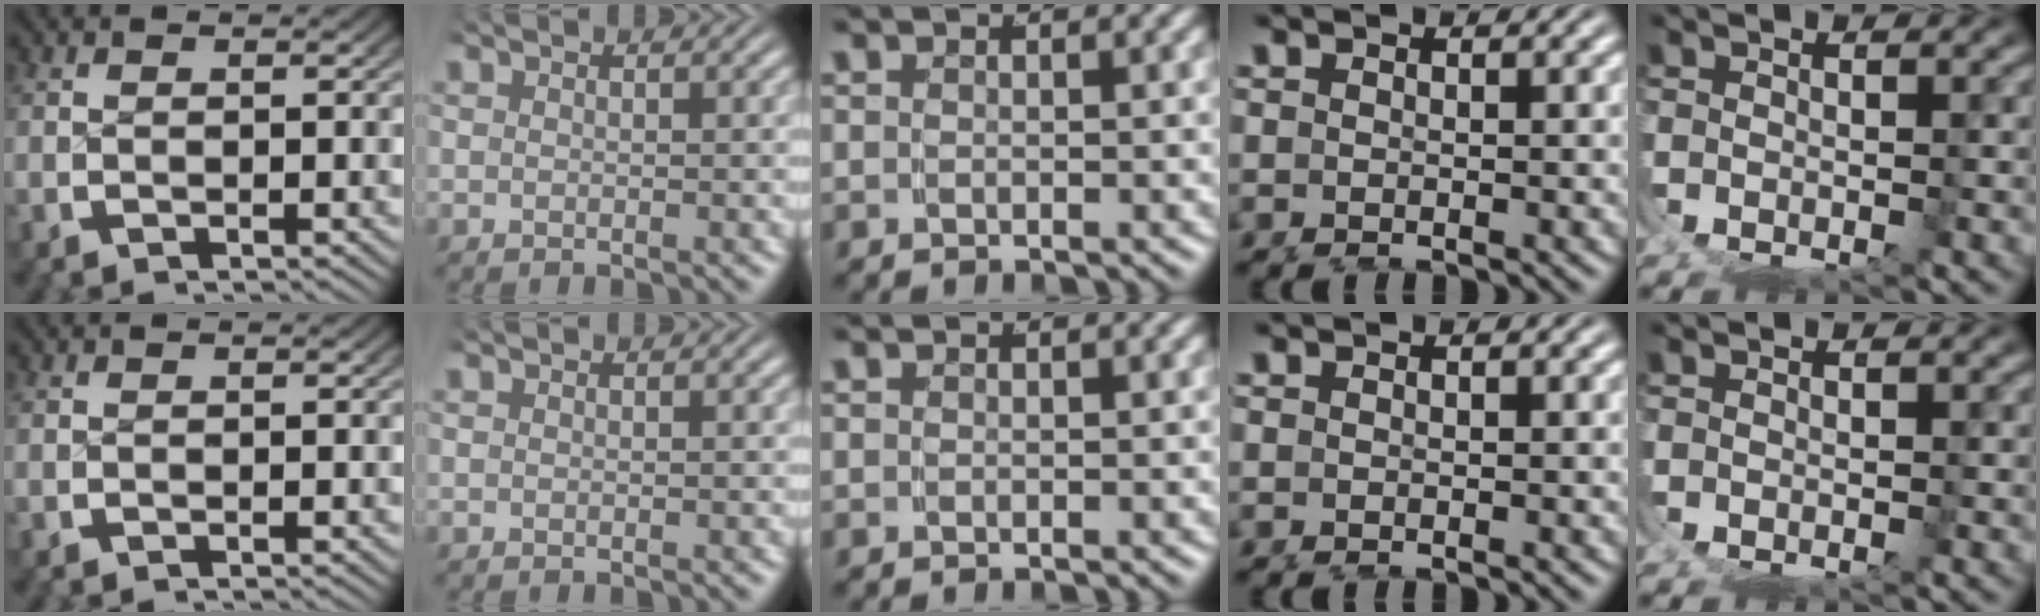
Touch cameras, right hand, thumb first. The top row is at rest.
{}